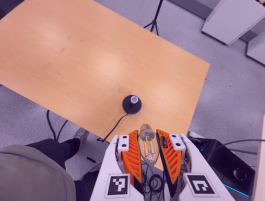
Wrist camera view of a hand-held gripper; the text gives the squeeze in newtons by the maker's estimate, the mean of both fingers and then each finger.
{"total": 19.5, "left": 21.2, "right": 17.7}